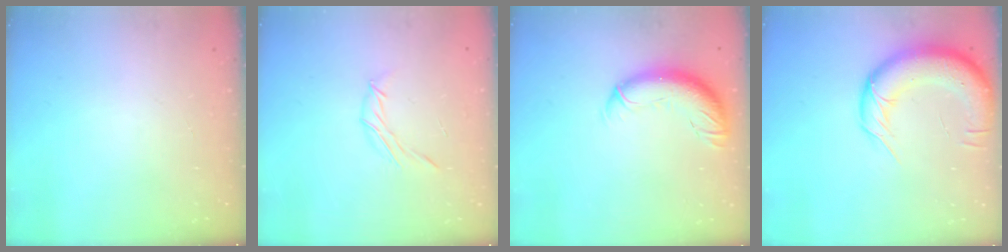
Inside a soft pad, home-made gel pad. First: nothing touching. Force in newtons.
{"total": 5.4, "press": 5.3, "slide": 1.1}
{"total": 12.4, "press": 12.0, "slide": 2.9}
{"total": 15.9, "press": 15.5, "slide": 3.7}